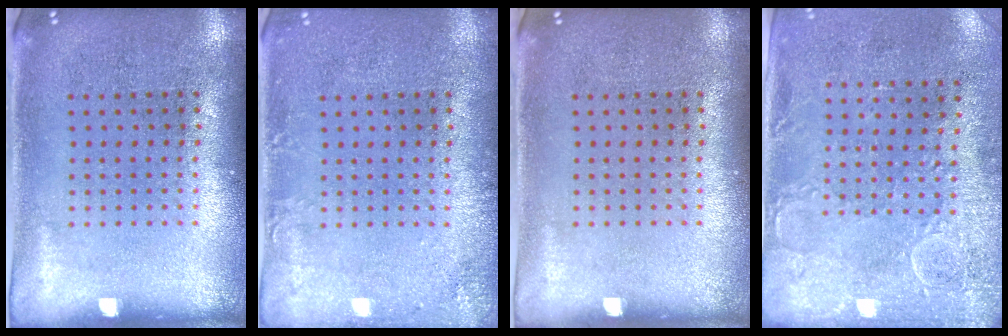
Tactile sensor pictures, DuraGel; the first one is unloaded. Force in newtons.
{"total": 1.6, "press": 1.6, "slide": 0.1}
{"total": 0.0}
{"total": 3.0, "press": 2.2, "slide": 2.0}